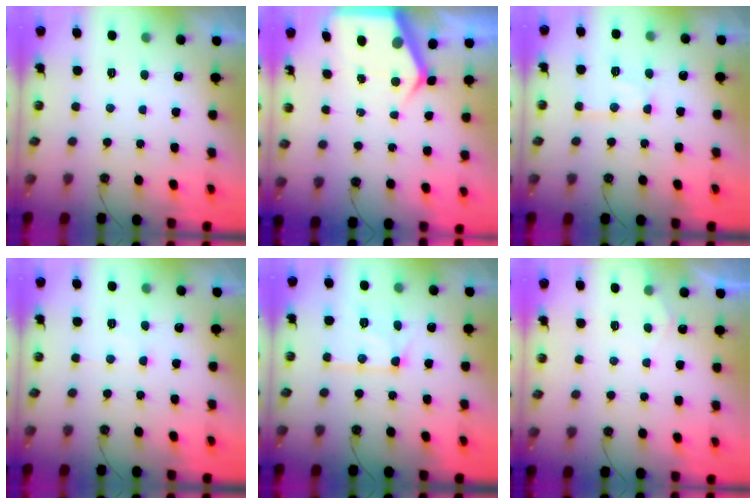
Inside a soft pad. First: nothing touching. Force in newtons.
{"total": 7.1, "press": 7.0, "slide": 0.8}
{"total": 12.2, "press": 12.1, "slide": 1.1}
{"total": 7.2, "press": 7.2, "slide": 0.7}
{"total": 11.4, "press": 11.3, "slide": 0.5}
{"total": 2.9, "press": 2.9, "slide": 0.4}